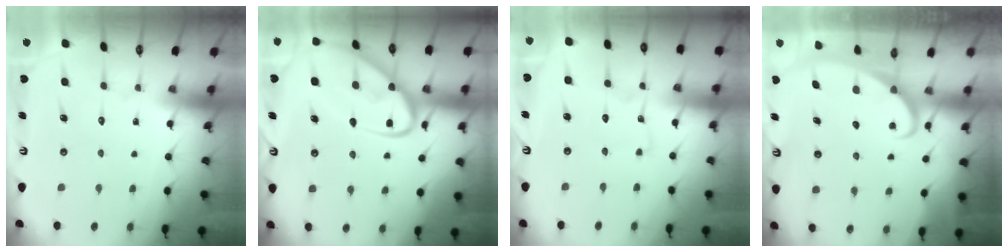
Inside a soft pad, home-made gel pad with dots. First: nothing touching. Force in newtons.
{"total": 15.0, "press": 14.9, "slide": 1.4}
{"total": 2.4, "press": 2.4, "slide": 0.2}
{"total": 2.6, "press": 2.5, "slide": 0.3}